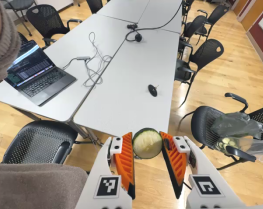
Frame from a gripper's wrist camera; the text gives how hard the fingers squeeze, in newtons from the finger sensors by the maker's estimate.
{"total": 8.3, "left": 8.2, "right": 8.5}